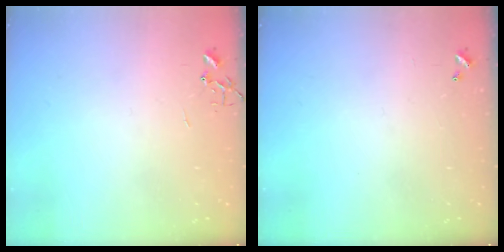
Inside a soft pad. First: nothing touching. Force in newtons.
{"total": 0.0}